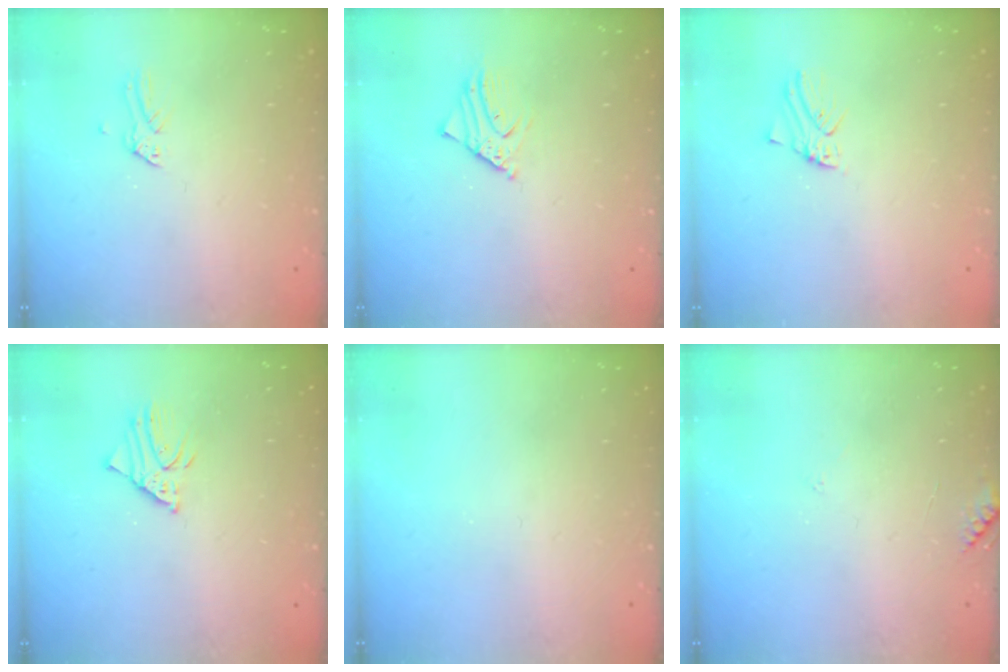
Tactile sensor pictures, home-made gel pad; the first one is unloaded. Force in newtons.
{"total": 2.8, "press": 2.8, "slide": 0.2}
{"total": 0.0}
{"total": 2.6, "press": 2.6, "slide": 0.2}
{"total": 0.0}
{"total": 5.5, "press": 5.5, "slide": 0.7}